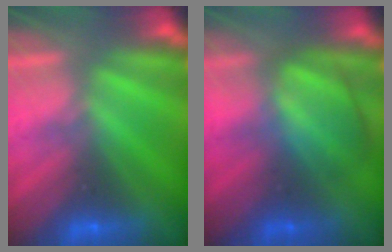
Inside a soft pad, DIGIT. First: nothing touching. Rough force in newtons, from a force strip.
{"total": 2.9}